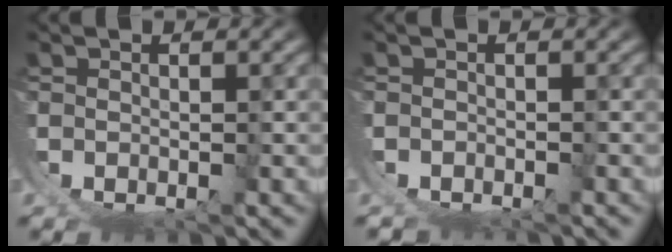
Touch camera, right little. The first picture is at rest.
{"total": 1.4, "force": [-1.4, 0.2, -0.1], "torque": [-0.003, -0.008, -0.019]}